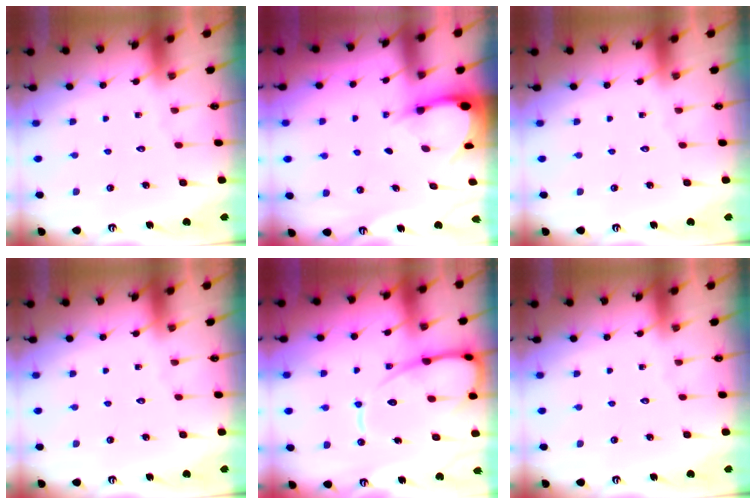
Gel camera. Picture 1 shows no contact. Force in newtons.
{"total": 3.5, "press": 3.5, "slide": 0.2}
{"total": 0.0}
{"total": 0.0}
{"total": 14.0, "press": 13.9, "slide": 1.5}
{"total": 0.0}